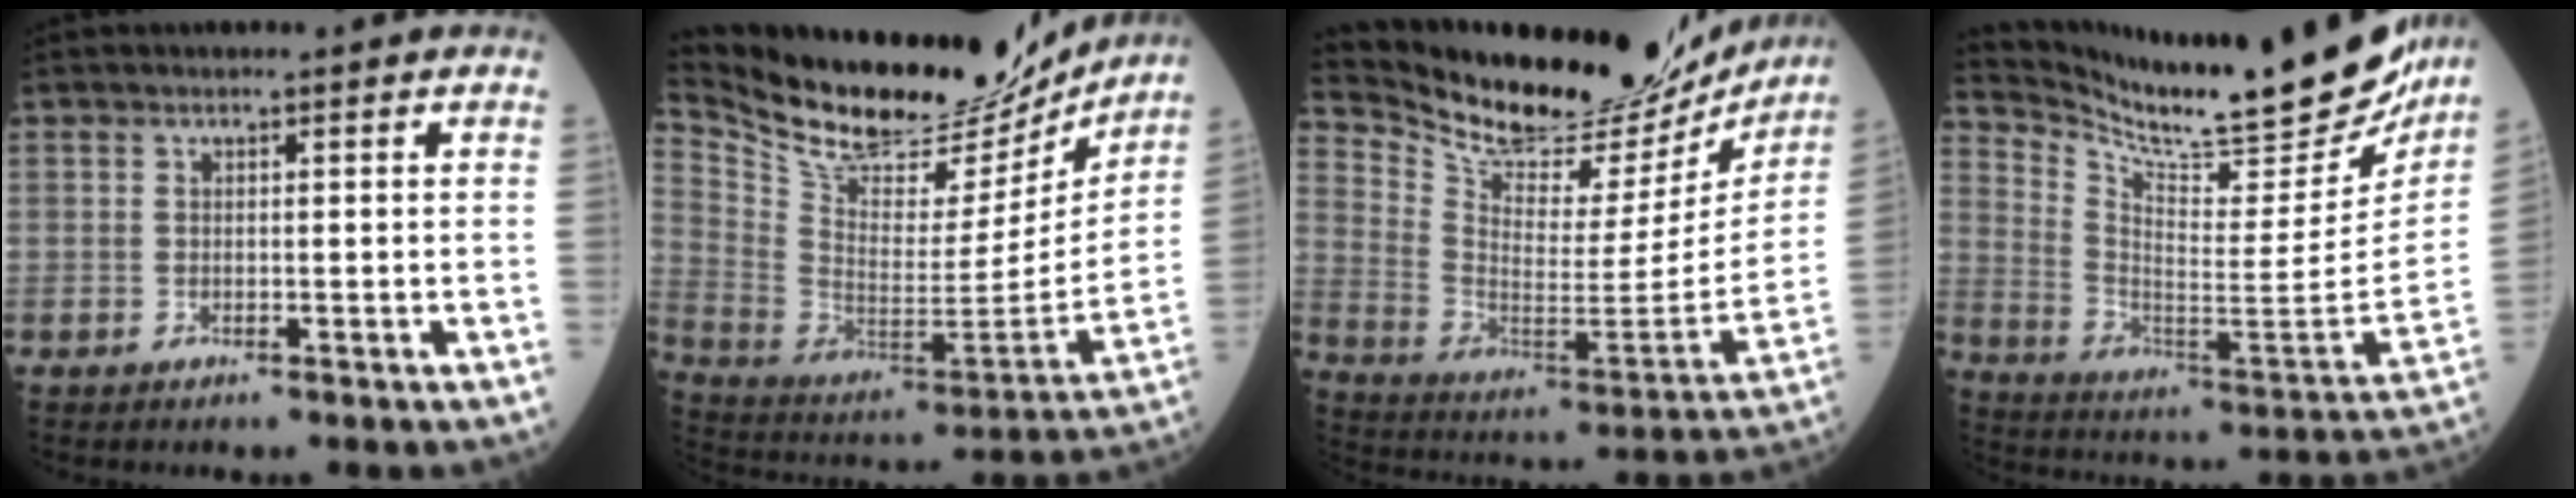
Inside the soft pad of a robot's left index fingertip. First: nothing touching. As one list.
[{"total": 26.4, "force": [23.4, 7.4, 9.7], "torque": [-0.197, -0.032, 0.363]}, {"total": 25.9, "force": [23.6, 6.6, 8.2], "torque": [-0.151, -0.048, 0.343]}, {"total": 26.6, "force": [23.7, 2.8, 11.6], "torque": [-0.207, -0.099, 0.338]}]